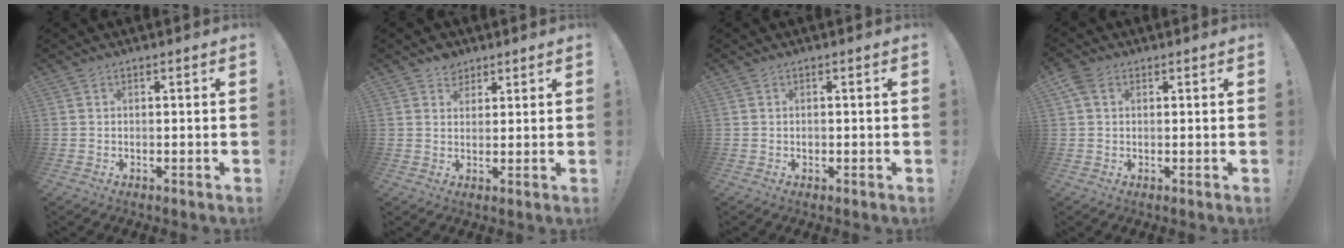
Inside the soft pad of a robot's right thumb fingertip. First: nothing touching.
{"total": 4.0, "force": [2.8, 2.8, 0.4], "torque": [0.001, -0.017, 0.052]}
{"total": 0.6, "force": [-0.3, 0.6, 0.1], "torque": [-0.006, 0.004, -0.005]}
{"total": 3.7, "force": [1.6, 2.6, 2.2], "torque": [-0.040, 0.002, 0.032]}